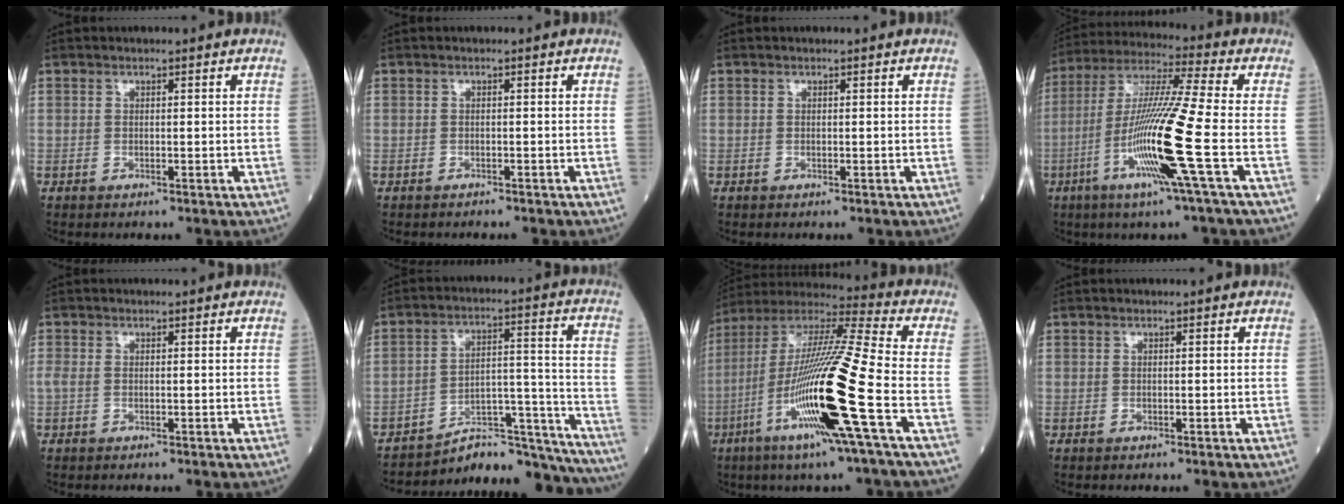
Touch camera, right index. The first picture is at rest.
{"total": 1.2, "force": [-1.2, 0.3, 0.4], "torque": [-0.013, -0.002, -0.016]}
{"total": 0.0}
{"total": 15.2, "force": [-4.8, -1.9, 14.3], "torque": [-0.287, -0.018, -0.099]}
{"total": 1.0, "force": [-0.2, 0.6, 0.8], "torque": [-0.024, 0.004, -0.004]}
{"total": 18.5, "force": [-18.0, 2.6, 3.7], "torque": [-0.013, 0.070, -0.250]}
{"total": 20.7, "force": [-6.9, -0.8, 19.5], "torque": [-0.402, -0.029, -0.142]}
{"total": 0.0}